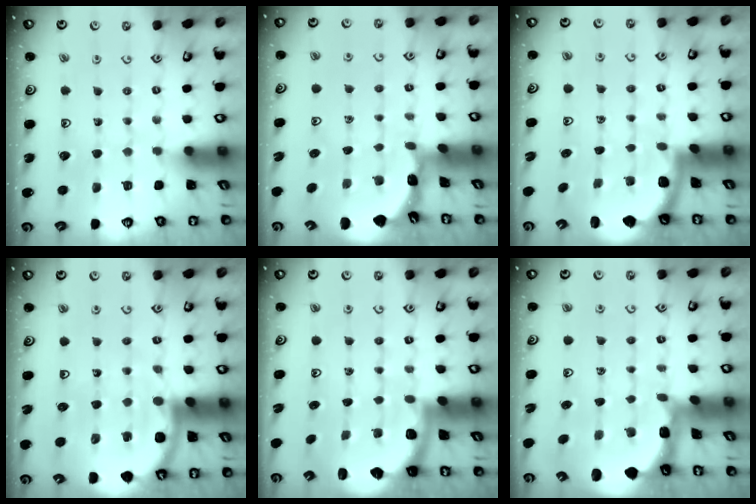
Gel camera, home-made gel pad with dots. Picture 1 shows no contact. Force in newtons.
{"total": 1.8, "press": 1.8, "slide": 0.2}
{"total": 1.8, "press": 1.8, "slide": 0.1}
{"total": 8.3, "press": 8.2, "slide": 1.0}
{"total": 2.4, "press": 2.1, "slide": 1.3}
{"total": 1.6, "press": 1.4, "slide": 0.7}